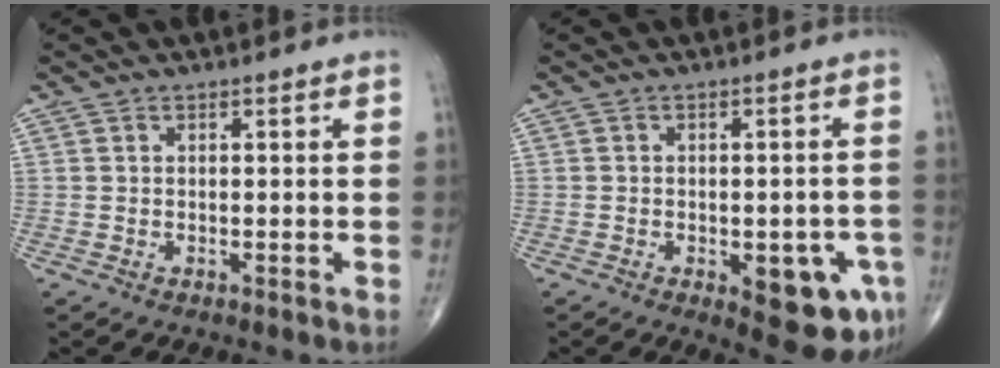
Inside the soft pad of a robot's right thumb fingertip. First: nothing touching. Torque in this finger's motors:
{"motor_torque": [1.18, 1.32, 0.42, -0.58, 0.17]}